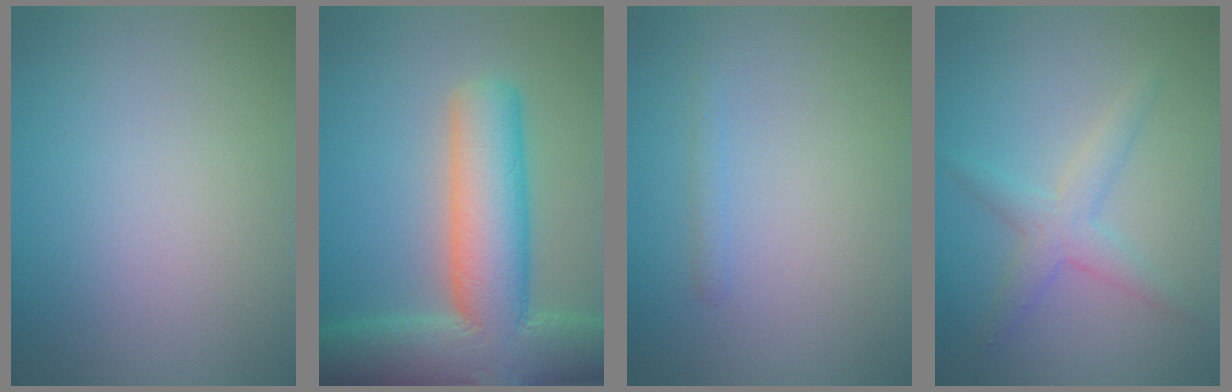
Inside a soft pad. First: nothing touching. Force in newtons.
{"total": 12.5, "press": 12.4, "slide": 0.7}
{"total": 0.7, "press": 0.7, "slide": 0.0}
{"total": 2.5, "press": 2.5, "slide": 0.1}